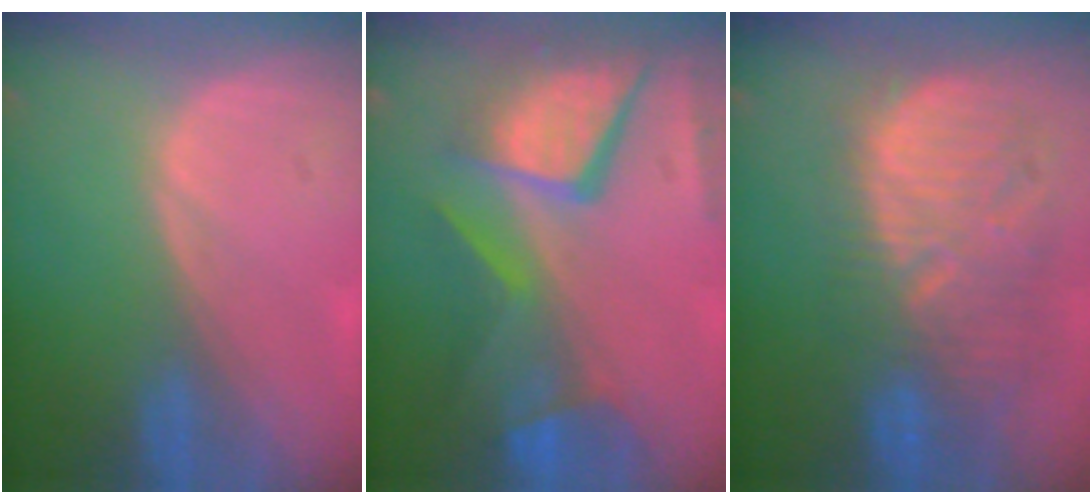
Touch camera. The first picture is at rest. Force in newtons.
{"total": 12.1, "press": 9.9, "slide": 6.9}
{"total": 12.3, "press": 11.3, "slide": 4.8}